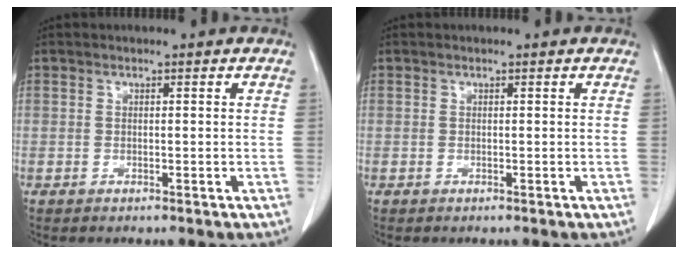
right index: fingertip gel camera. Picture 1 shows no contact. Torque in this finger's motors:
{"motor_torque": [0.11, 0.05, -0.01, 0.01]}